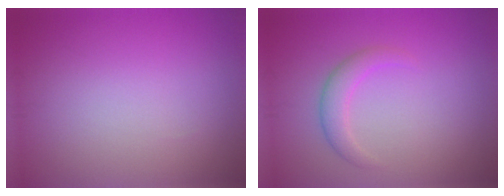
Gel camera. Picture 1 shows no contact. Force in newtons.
{"total": 2.0, "press": 2.0, "slide": 0.1}